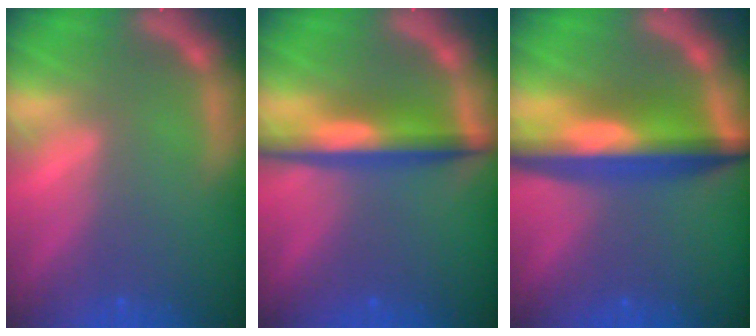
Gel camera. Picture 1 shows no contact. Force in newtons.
{"total": 5.5}
{"total": 8.5}